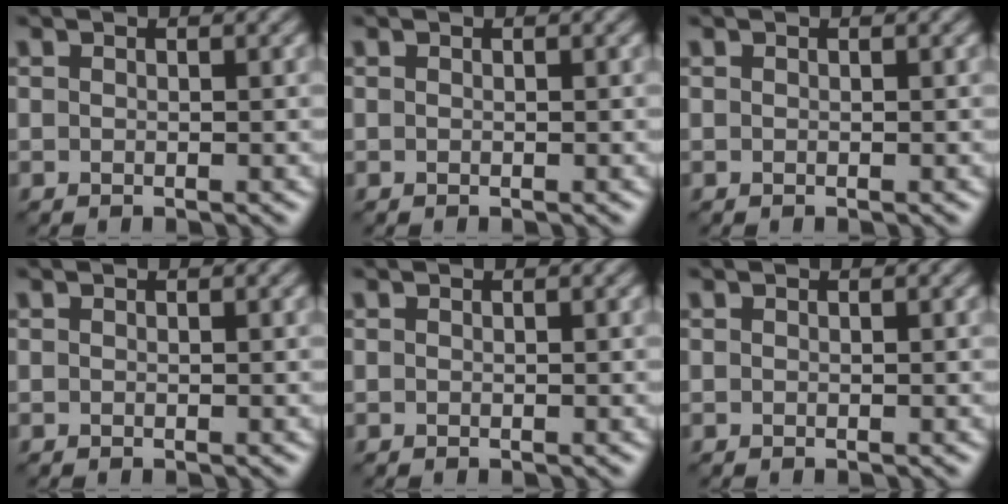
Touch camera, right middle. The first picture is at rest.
{"total": 0.0}
{"total": 0.0}
{"total": 0.0}
{"total": 0.0}
{"total": 0.0}